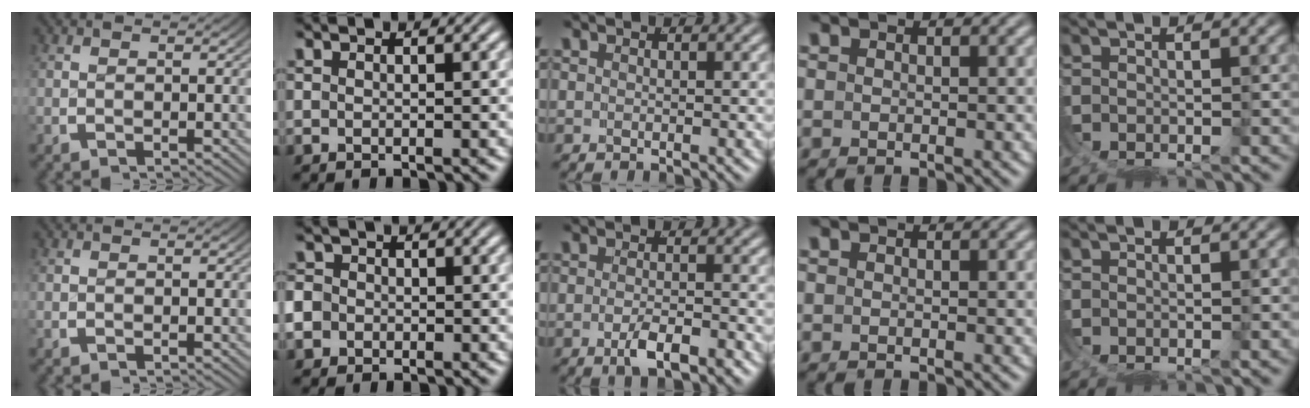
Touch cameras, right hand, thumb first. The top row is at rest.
{"index": {"total": 3.8, "force": [-1.0, 3.5, 1.0], "torque": [-0.040, -0.019, -0.017]}, "middle": {"total": 2.9, "force": [-1.8, 0.5, 2.1], "torque": [-0.037, -0.005, -0.031]}}